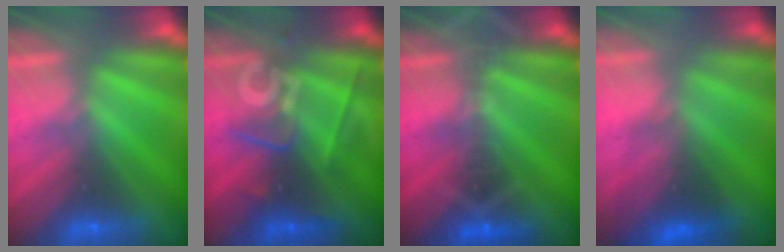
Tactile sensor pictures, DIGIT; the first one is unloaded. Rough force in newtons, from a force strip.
{"total": 2.7}
{"total": 3.3}
{"total": 2.1}